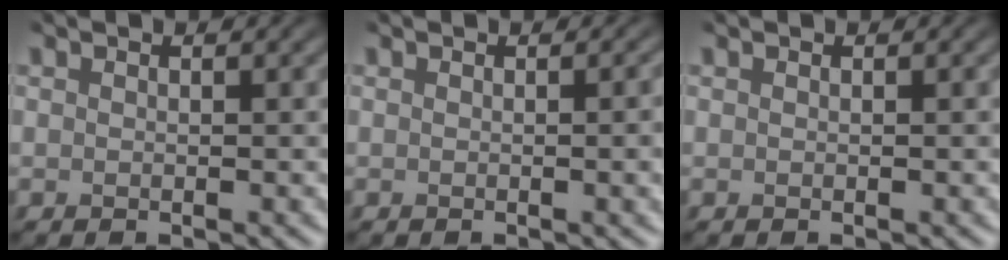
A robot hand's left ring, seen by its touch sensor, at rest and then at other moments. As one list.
[{"total": 5.1, "force": [0.8, 2.4, 4.5], "torque": [-0.020, 0.023, -0.004]}, {"total": 0.0}]